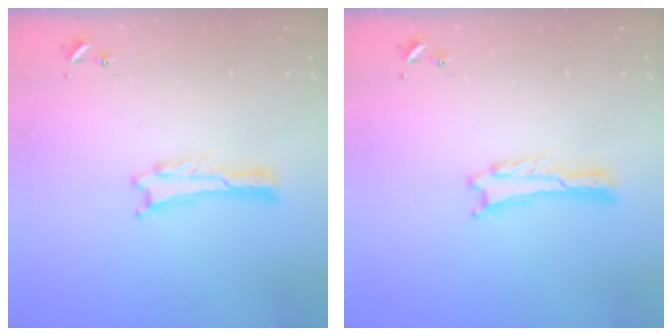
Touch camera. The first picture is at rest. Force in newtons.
{"total": 0.0}